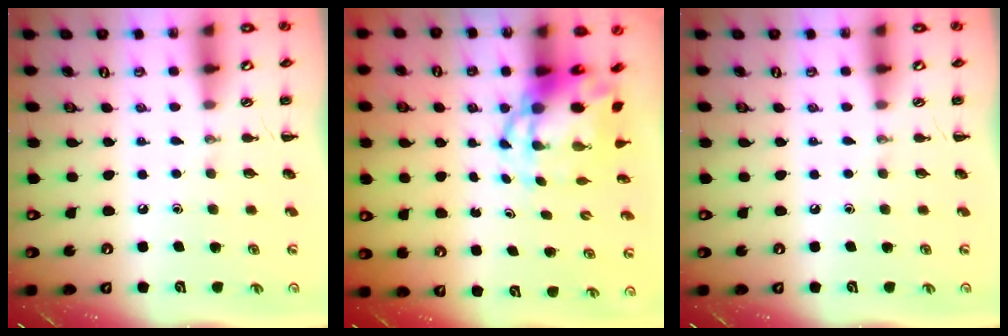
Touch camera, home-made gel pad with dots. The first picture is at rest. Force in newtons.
{"total": 6.4, "press": 6.1, "slide": 1.9}
{"total": 0.0}